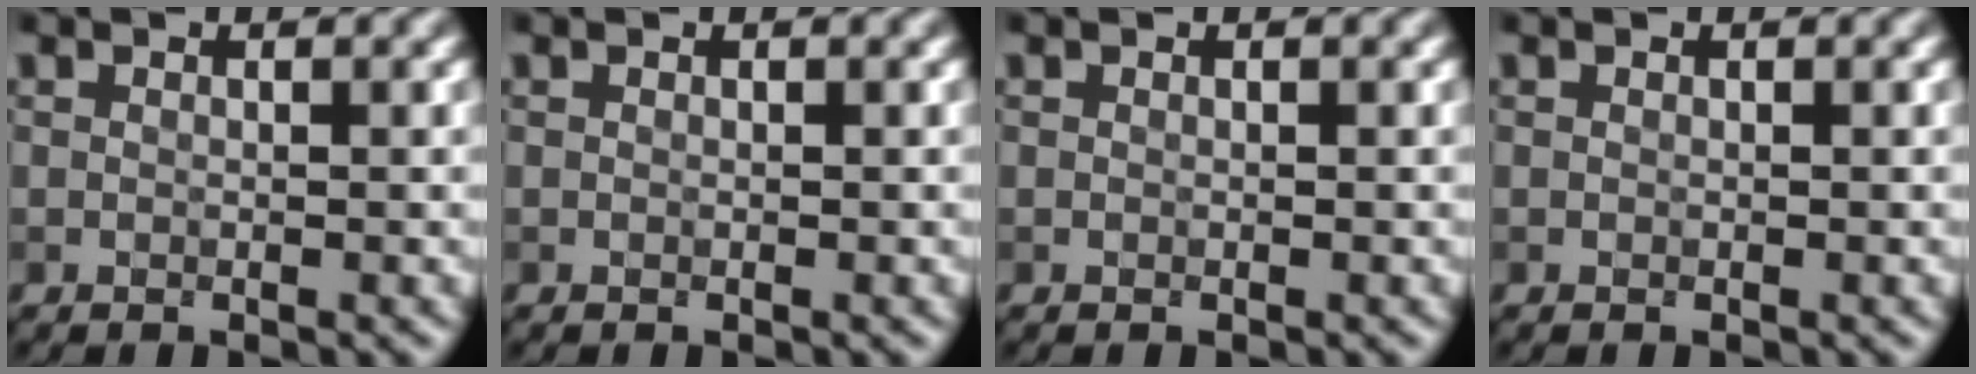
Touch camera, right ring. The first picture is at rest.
{"total": 0.0}
{"total": 0.0}
{"total": 0.0}